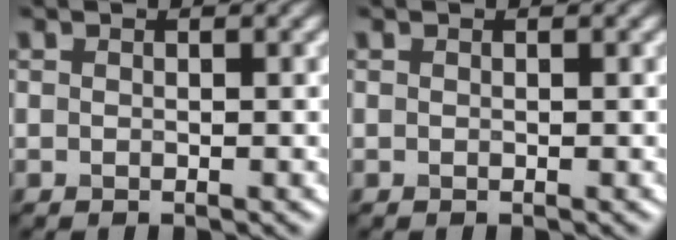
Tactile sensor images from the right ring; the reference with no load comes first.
{"total": 0.0}